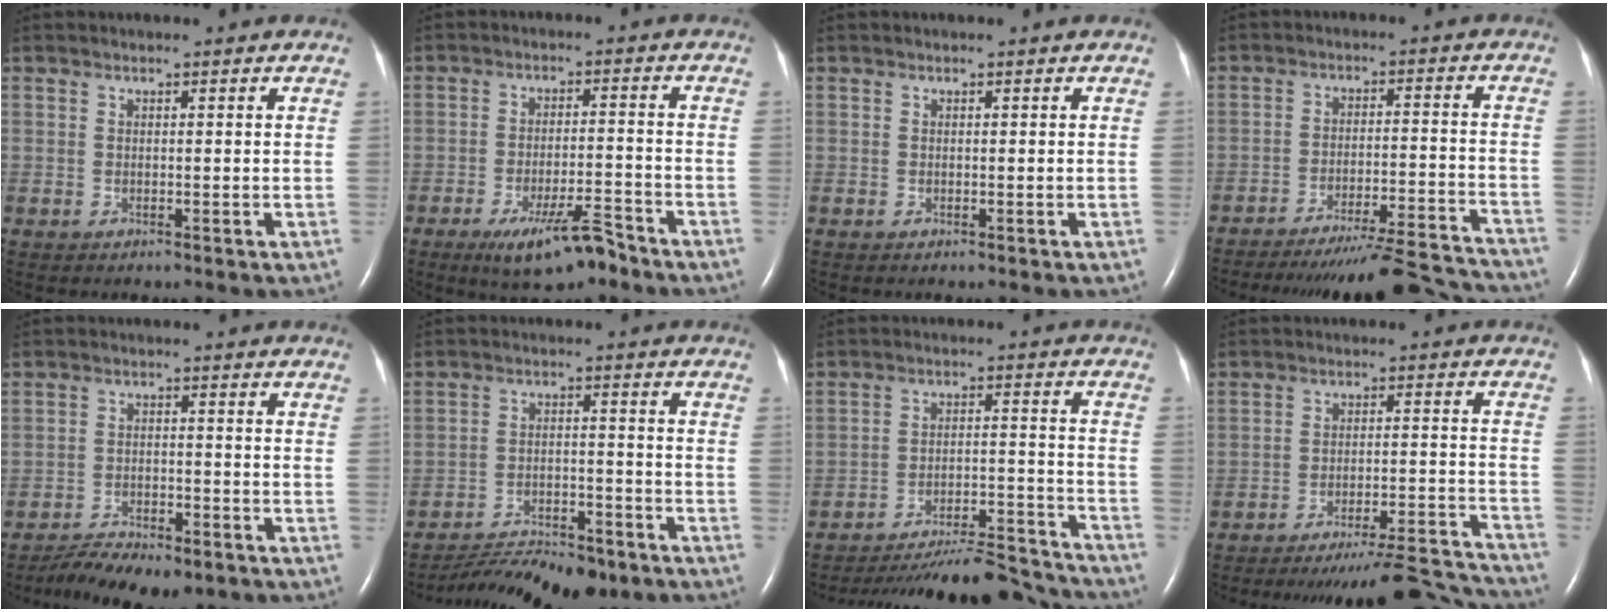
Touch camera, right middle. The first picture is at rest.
{"total": 8.4, "force": [-5.9, 1.7, 5.7], "torque": [-0.099, -0.010, -0.093]}
{"total": 0.0}
{"total": 18.6, "force": [-17.8, 0.3, 5.2], "torque": [-0.059, -0.014, -0.244]}
{"total": 9.9, "force": [-8.2, 2.9, 4.7], "torque": [-0.075, -0.007, -0.124]}
{"total": 13.6, "force": [-11.9, 3.2, 5.7], "torque": [-0.092, -0.004, -0.178]}
{"total": 19.9, "force": [-18.9, 2.3, 5.9], "torque": [-0.080, -0.001, -0.267]}
{"total": 19.0, "force": [-18.5, 0.2, 4.3], "torque": [-0.034, -0.001, -0.247]}